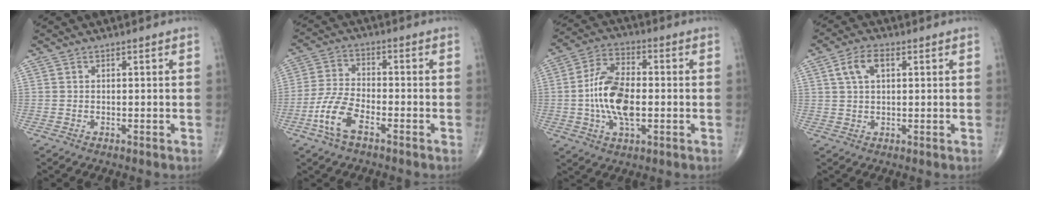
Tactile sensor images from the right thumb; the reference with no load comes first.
{"total": 8.3, "force": [-4.2, 3.5, 6.2], "torque": [-0.140, 0.022, -0.085]}
{"total": 13.0, "force": [-1.3, 6.7, 11.1], "torque": [-0.213, 0.013, -0.027]}
{"total": 5.2, "force": [1.8, 2.8, 4.0], "torque": [-0.079, 0.010, 0.032]}